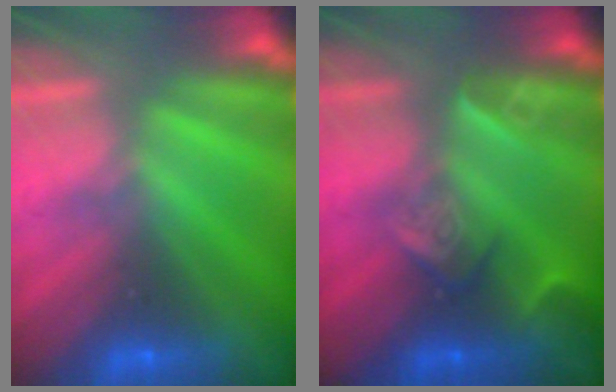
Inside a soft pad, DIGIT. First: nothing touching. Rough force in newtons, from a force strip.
{"total": 2.4}